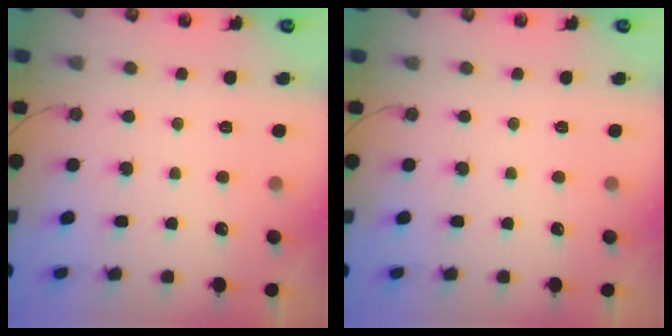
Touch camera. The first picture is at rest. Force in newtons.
{"total": 0.0}